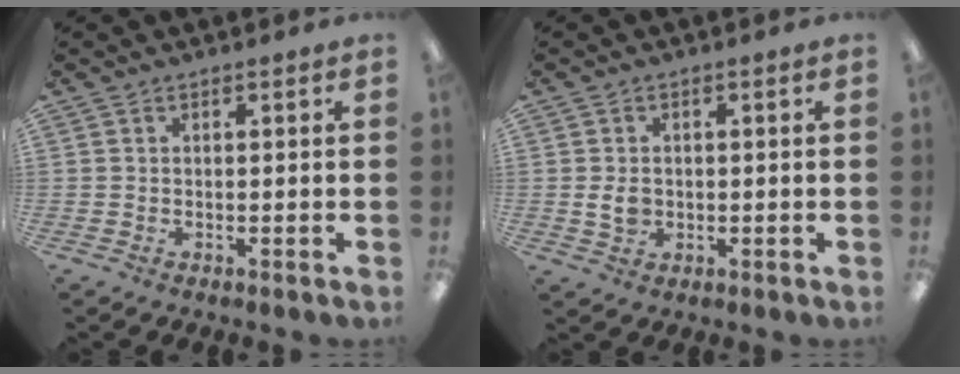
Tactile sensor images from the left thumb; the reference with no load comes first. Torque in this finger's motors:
{"motor_torque": [-0.34, 0.41, 0.43, -0.49, 0.03]}